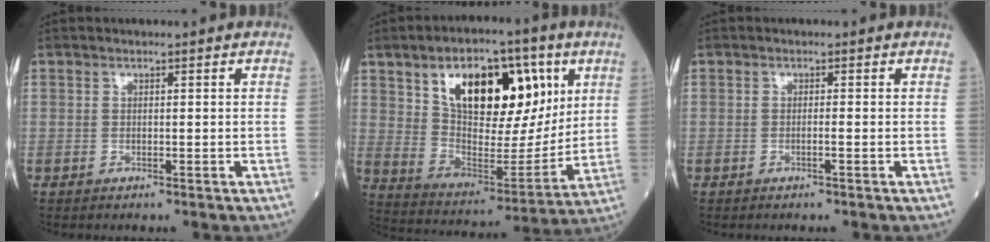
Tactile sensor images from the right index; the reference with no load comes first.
{"total": 20.6, "force": [8.1, 9.4, 16.4], "torque": [-0.268, 0.015, 0.138]}
{"total": 1.0, "force": [-0.5, -0.2, 0.9], "torque": [-0.016, 0.001, -0.009]}